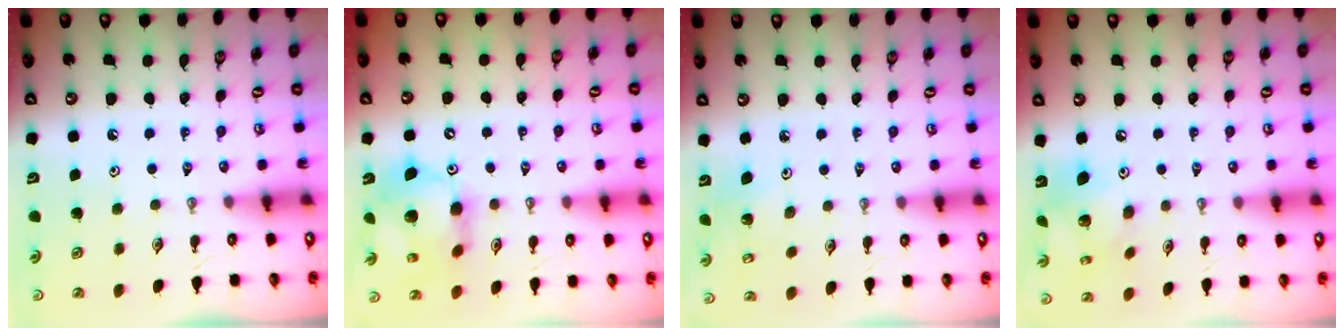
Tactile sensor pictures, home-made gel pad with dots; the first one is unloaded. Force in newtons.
{"total": 12.9, "press": 12.9, "slide": 1.1}
{"total": 4.8, "press": 4.7, "slide": 1.1}
{"total": 11.7, "press": 11.6, "slide": 1.0}